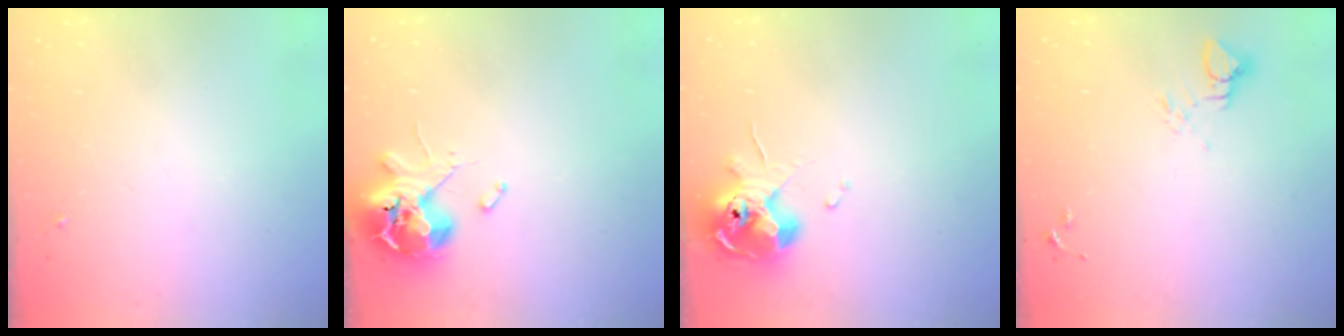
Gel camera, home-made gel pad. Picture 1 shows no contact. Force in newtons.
{"total": 10.7, "press": 10.6, "slide": 1.6}
{"total": 10.4, "press": 10.3, "slide": 1.4}
{"total": 3.7, "press": 3.7, "slide": 0.1}